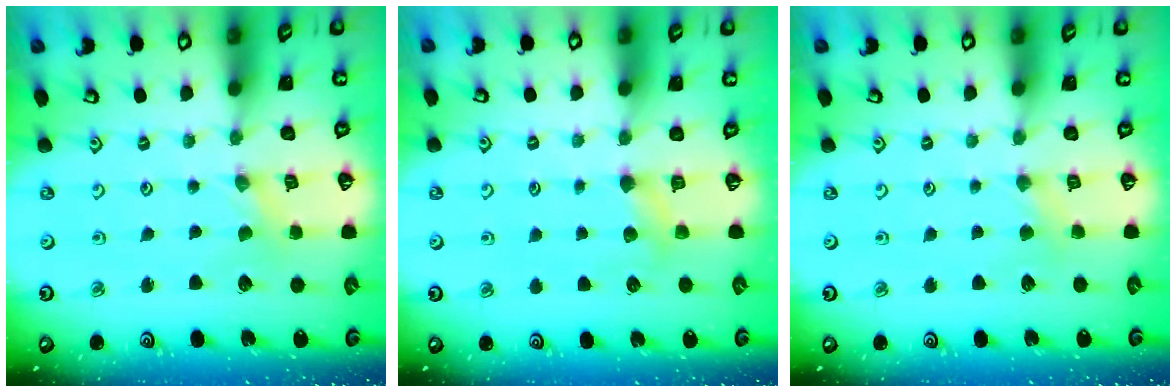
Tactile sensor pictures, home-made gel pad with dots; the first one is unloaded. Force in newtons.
{"total": 3.9, "press": 3.9, "slide": 0.5}
{"total": 2.8, "press": 2.7, "slide": 0.5}